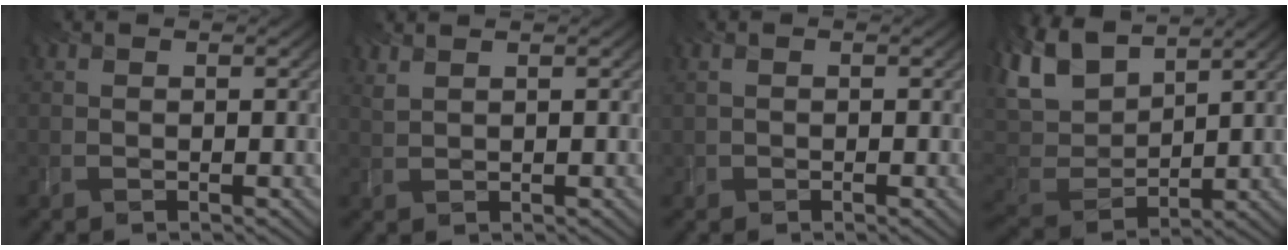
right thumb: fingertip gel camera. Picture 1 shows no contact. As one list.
[{"total": 1.8, "force": [1.5, 0.5, 0.8], "torque": [-0.008, 0.016, 0.021]}, {"total": 0.6, "force": [0.0, 0.3, 0.6], "torque": [-0.007, 0.001, 0.004]}, {"total": 9.0, "force": [5.6, 4.5, 5.4], "torque": [-0.170, 0.022, 0.124]}]